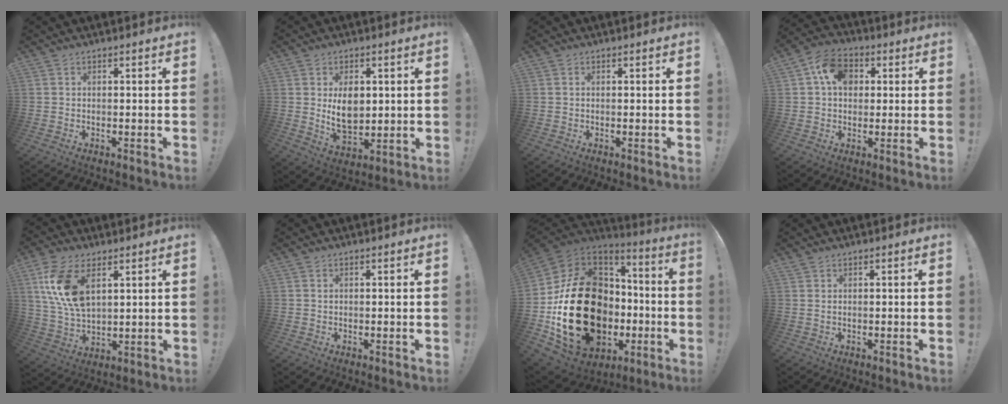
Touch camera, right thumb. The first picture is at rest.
{"total": 9.6, "force": [2.2, 6.7, 6.6], "torque": [-0.102, -0.014, 0.036]}
{"total": 0.0}
{"total": 10.5, "force": [3.2, 8.0, 5.9], "torque": [-0.097, 0.004, 0.062]}
{"total": 13.8, "force": [5.9, 7.6, 9.9], "torque": [-0.207, -0.017, 0.110]}
{"total": 0.5, "force": [0.0, 0.5, -0.2], "torque": [0.002, 0.002, 0.000]}
{"total": 31.6, "force": [-4.6, 22.8, 21.3], "torque": [-0.392, 0.014, -0.013]}
{"total": 0.7, "force": [0.6, 0.0, 0.4], "torque": [0.000, -0.003, 0.010]}